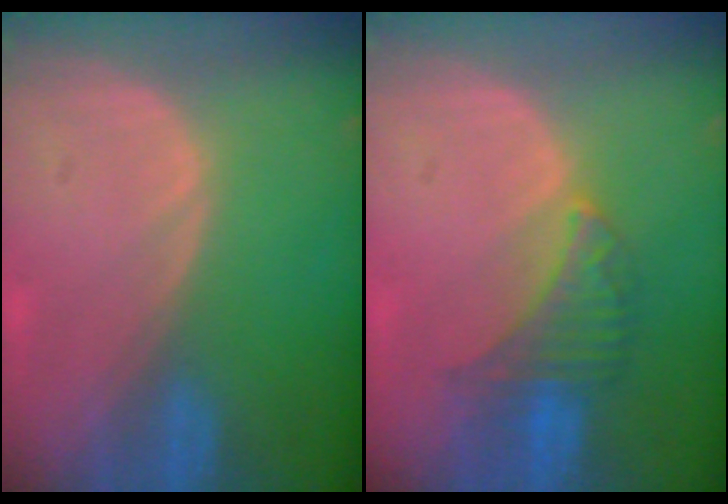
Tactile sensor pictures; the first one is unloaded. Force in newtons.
{"total": 5.1, "press": 5.1, "slide": 0.5}